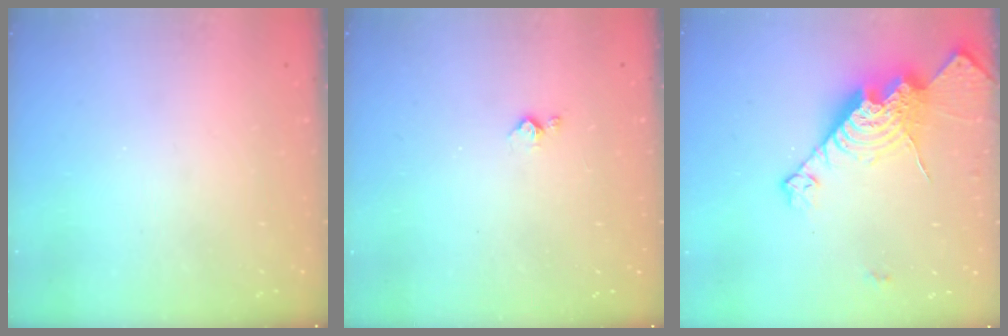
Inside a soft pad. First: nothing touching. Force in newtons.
{"total": 2.9, "press": 2.9, "slide": 0.5}
{"total": 18.4, "press": 18.4, "slide": 1.4}